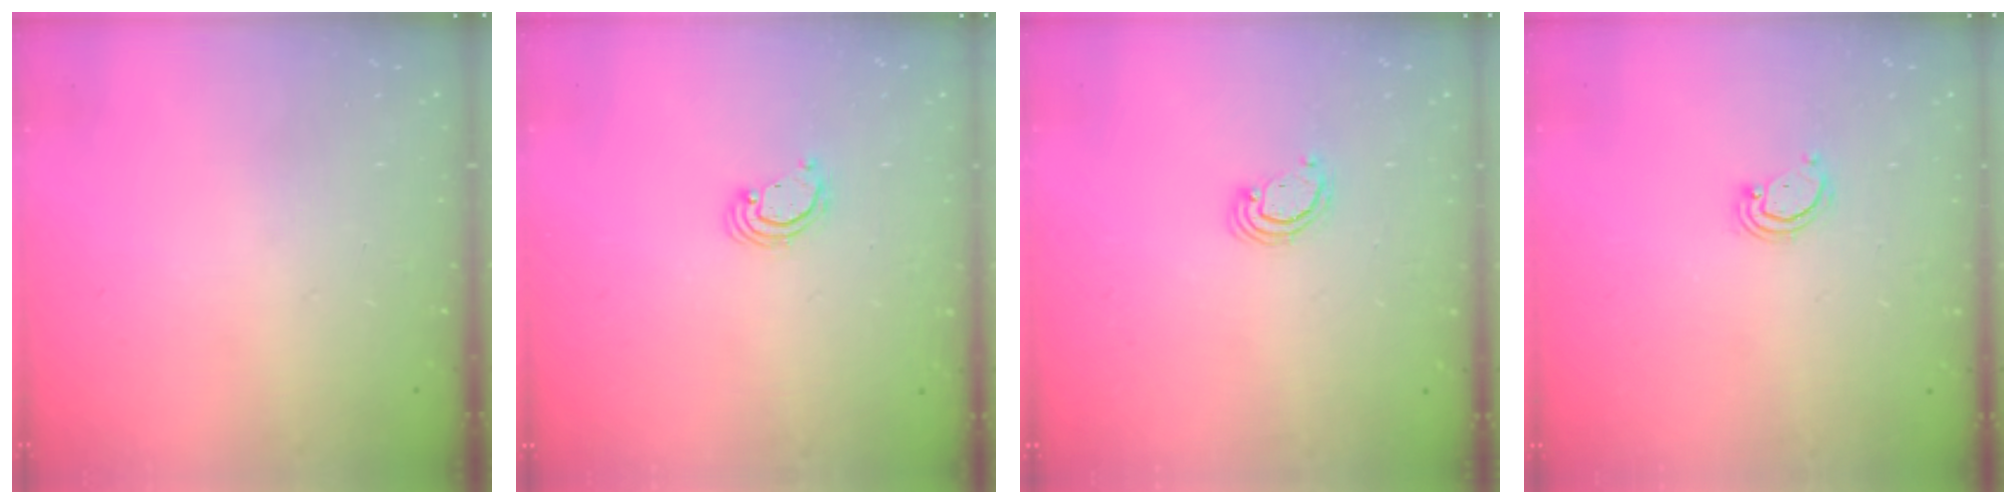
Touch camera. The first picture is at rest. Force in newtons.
{"total": 2.2, "press": 2.2, "slide": 0.1}
{"total": 2.6, "press": 2.5, "slide": 0.2}
{"total": 2.6, "press": 2.6, "slide": 0.3}